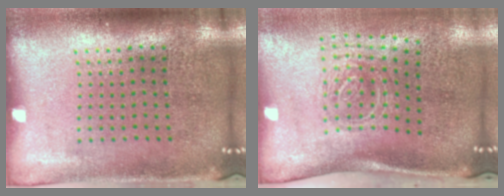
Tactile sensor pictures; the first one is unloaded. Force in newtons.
{"total": 1.9, "press": 1.3, "slide": 1.4}